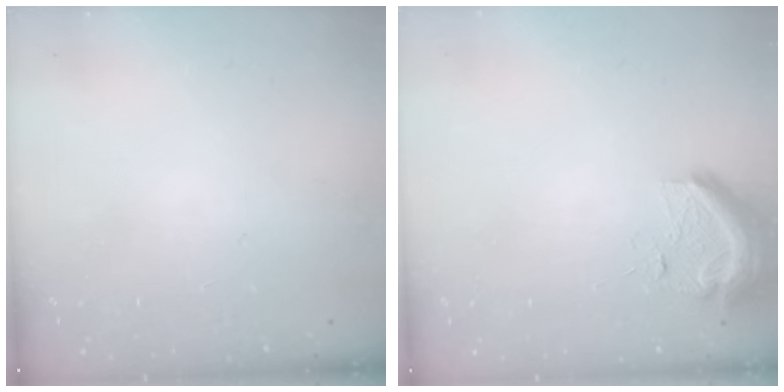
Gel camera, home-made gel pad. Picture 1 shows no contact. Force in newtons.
{"total": 9.1, "press": 8.9, "slide": 1.9}